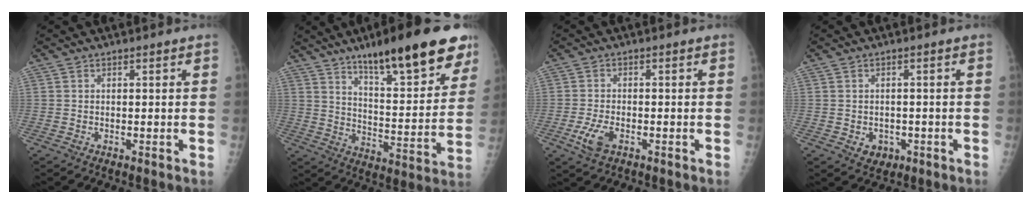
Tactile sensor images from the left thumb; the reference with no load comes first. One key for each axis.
{"total": 22.2, "fx": 14.4, "fy": 5.5, "fz": 15.9, "tx": -0.198, "ty": -0.061, "tz": 0.220}
{"total": 4.6, "fx": -2.0, "fy": 2.4, "fz": 3.4, "tx": -0.077, "ty": 0.002, "tz": -0.036}
{"total": 3.3, "fx": -1.0, "fy": 2.7, "fz": 1.4, "tx": -0.006, "ty": 0.004, "tz": -0.004}